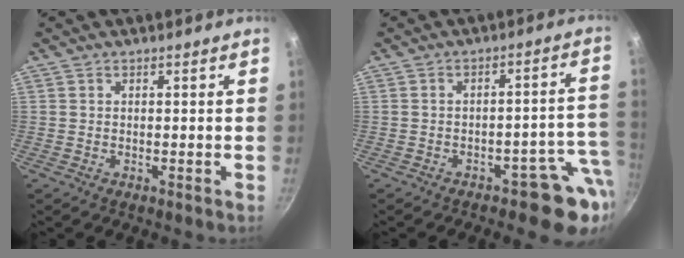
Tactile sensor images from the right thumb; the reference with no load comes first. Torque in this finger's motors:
{"motor_torque": [1.59, 0.70, 0.82, -0.86, 0.06]}